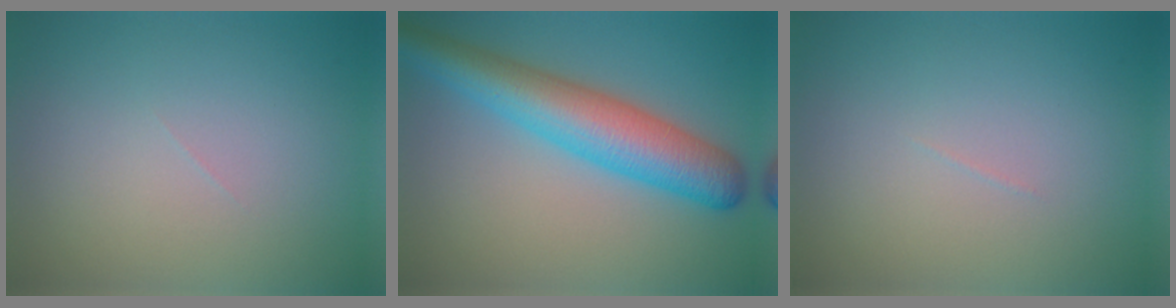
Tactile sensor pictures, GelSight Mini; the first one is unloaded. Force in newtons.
{"total": 7.5, "press": 7.5, "slide": 0.2}
{"total": 0.0}